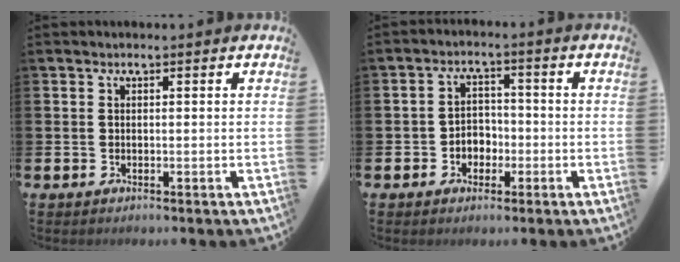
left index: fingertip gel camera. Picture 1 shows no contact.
{"total": 3.1, "force": [-1.4, 2.6, 1.1], "torque": [-0.028, 0.007, -0.033]}